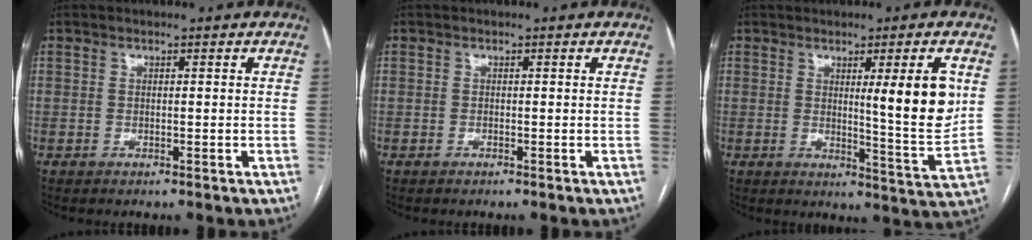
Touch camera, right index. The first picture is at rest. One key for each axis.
{"total": 0.0}
{"total": 9.5, "fx": 2.5, "fy": 0.2, "fz": 9.2, "tx": -0.122, "ty": -0.023, "tz": 0.033}